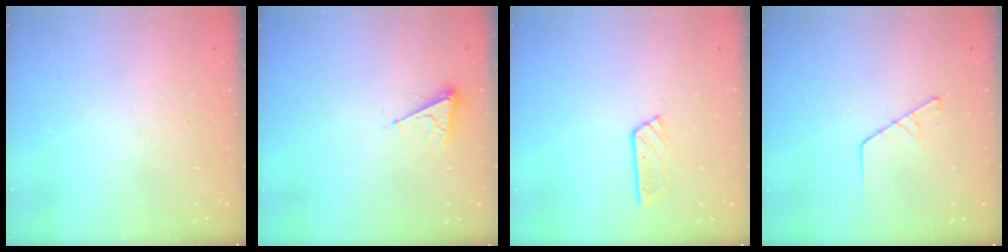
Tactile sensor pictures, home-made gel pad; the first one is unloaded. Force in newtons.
{"total": 4.4, "press": 4.4, "slide": 0.6}
{"total": 4.0, "press": 4.0, "slide": 0.3}
{"total": 3.7, "press": 3.7, "slide": 0.3}